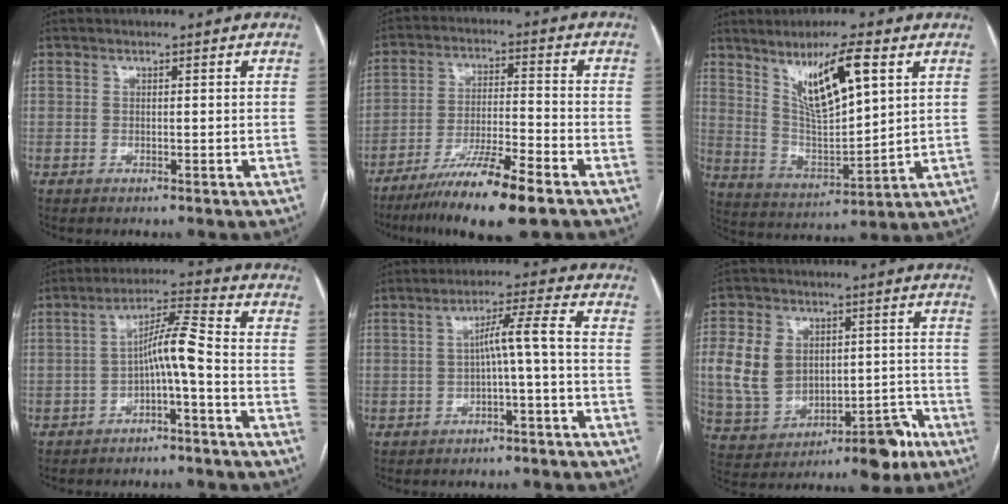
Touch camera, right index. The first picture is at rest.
{"total": 12.3, "force": [-8.3, 0.6, 9.1], "torque": [-0.163, -0.029, -0.146]}
{"total": 11.9, "force": [6.1, 1.9, 10.1], "torque": [-0.183, 0.000, 0.118]}
{"total": 6.5, "force": [-2.2, 0.0, 6.1], "torque": [-0.104, 0.027, -0.038]}
{"total": 5.2, "force": [-1.1, -0.5, 5.1], "torque": [-0.083, 0.022, -0.015]}
{"total": 14.2, "force": [-2.9, 10.1, 9.6], "torque": [-0.158, 0.046, -0.021]}